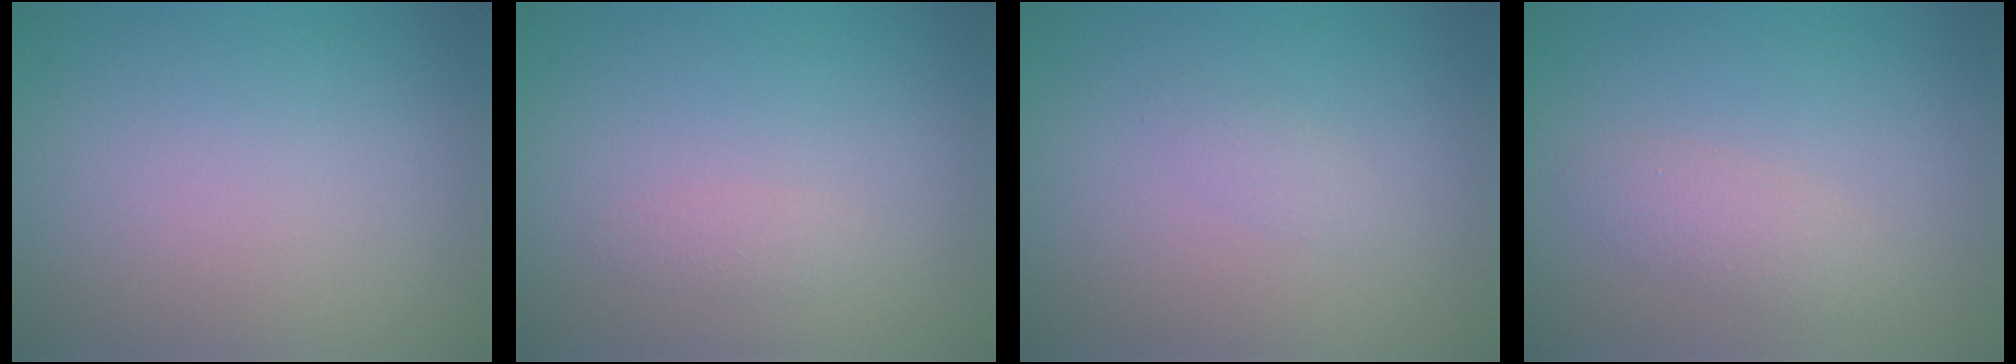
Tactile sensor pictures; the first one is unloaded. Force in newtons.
{"total": 0.8, "press": 0.8, "slide": 0.0}
{"total": 0.8, "press": 0.8, "slide": 0.1}
{"total": 1.9, "press": 1.9, "slide": 0.0}